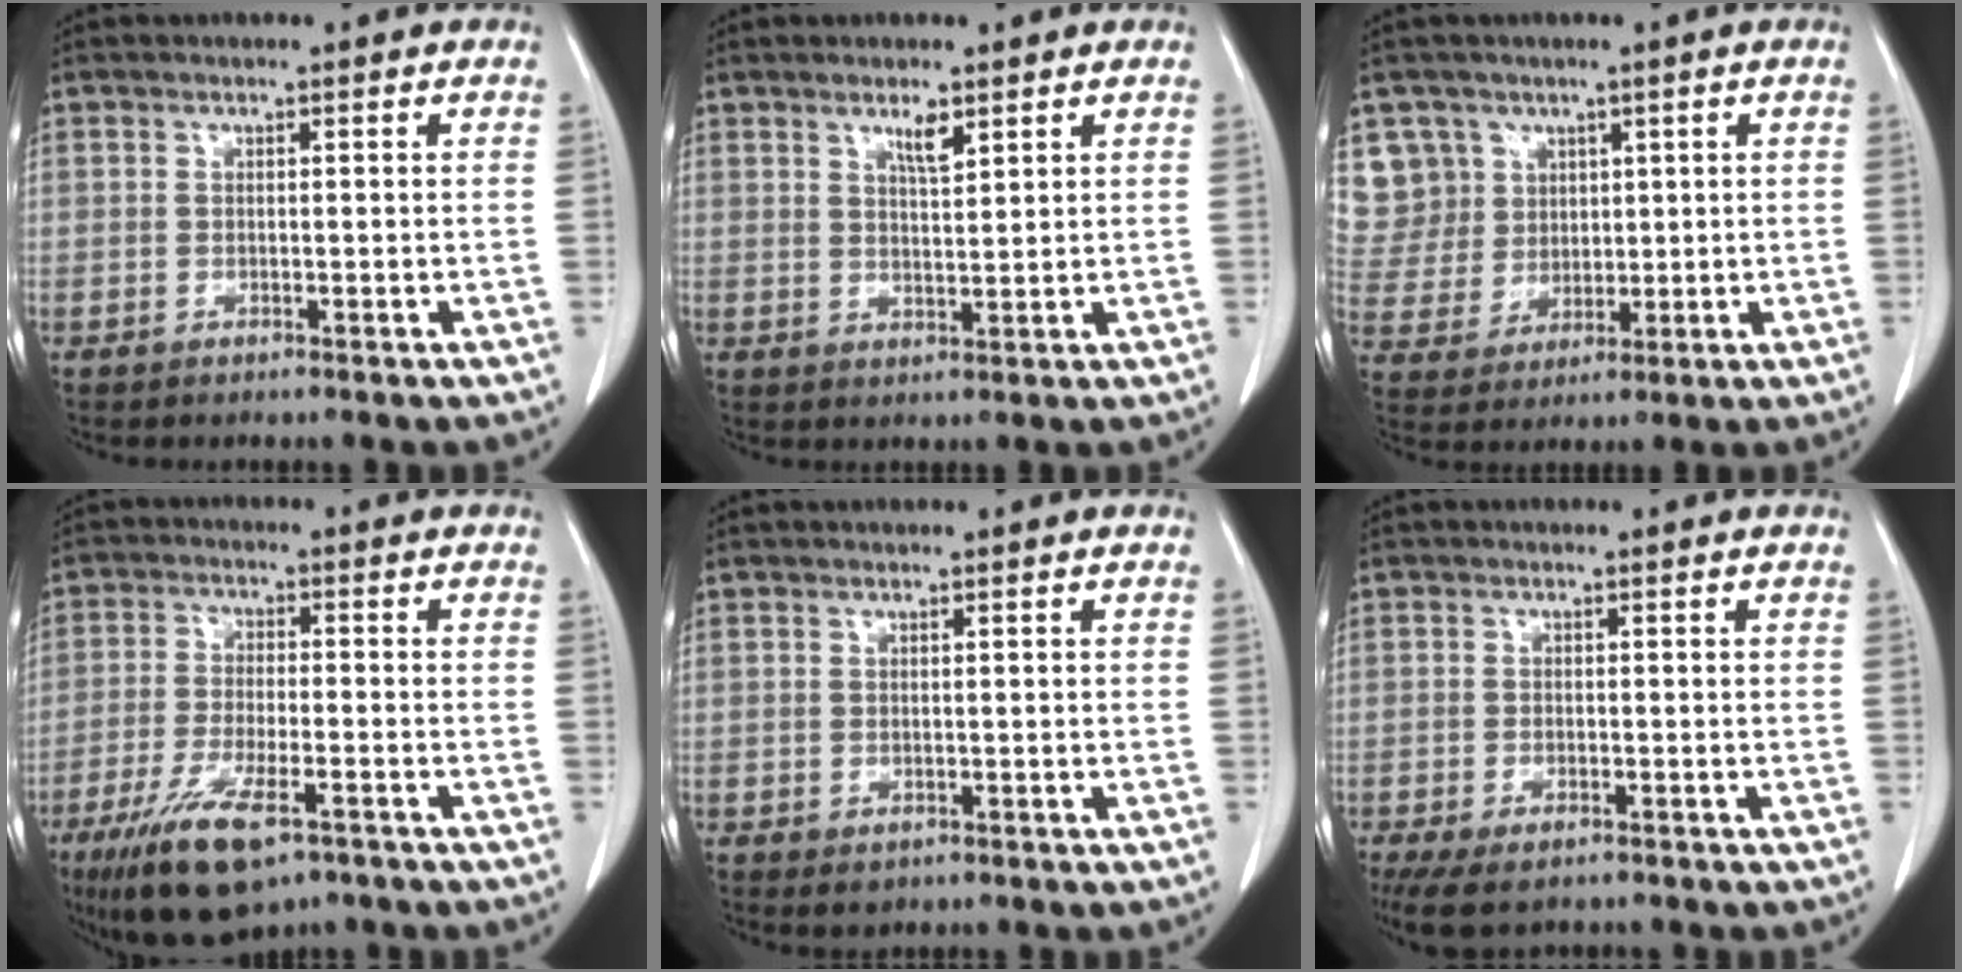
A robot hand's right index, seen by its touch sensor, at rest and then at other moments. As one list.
[{"total": 3.0, "force": [2.0, 0.5, 2.2], "torque": [-0.041, -0.003, 0.037]}, {"total": 9.0, "force": [4.5, 7.8, -0.1], "torque": [-0.004, 0.024, 0.103]}, {"total": 11.9, "force": [-7.3, 3.4, 8.8], "torque": [-0.162, -0.022, -0.119]}, {"total": 1.3, "force": [-0.6, 0.9, 0.6], "torque": [-0.008, 0.001, 0.002]}, {"total": 7.4, "force": [-5.4, 3.0, 4.1], "torque": [-0.068, -0.010, -0.079]}]